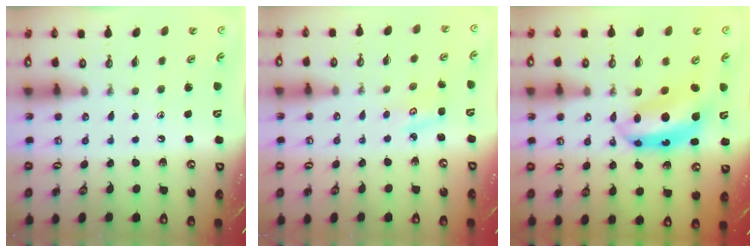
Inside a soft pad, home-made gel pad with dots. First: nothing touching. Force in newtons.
{"total": 3.1, "press": 3.1, "slide": 0.4}
{"total": 10.5, "press": 10.5, "slide": 0.9}